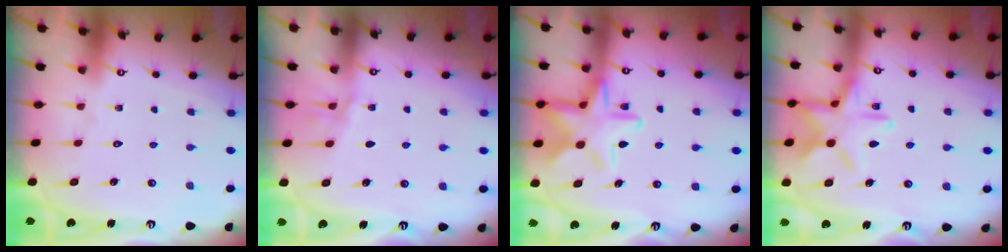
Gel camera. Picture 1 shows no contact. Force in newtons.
{"total": 2.6, "press": 2.6, "slide": 0.4}
{"total": 14.6, "press": 14.5, "slide": 1.1}
{"total": 13.6, "press": 13.6, "slide": 0.9}